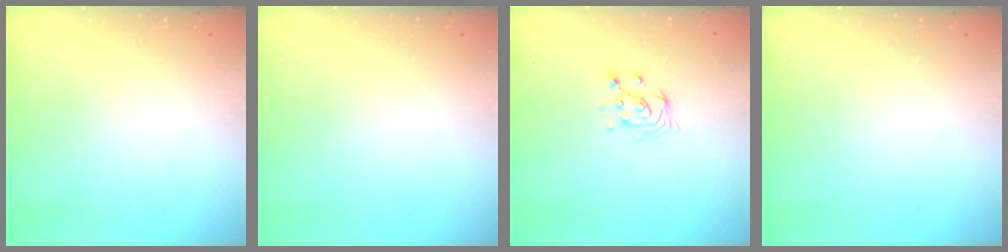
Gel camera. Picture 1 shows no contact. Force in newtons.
{"total": 0.0}
{"total": 4.2, "press": 4.2, "slide": 0.3}
{"total": 0.0}